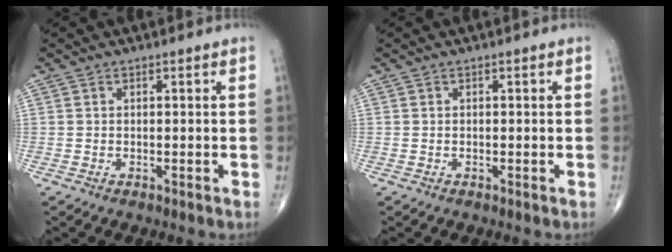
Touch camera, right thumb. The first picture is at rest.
{"total": 0.0}